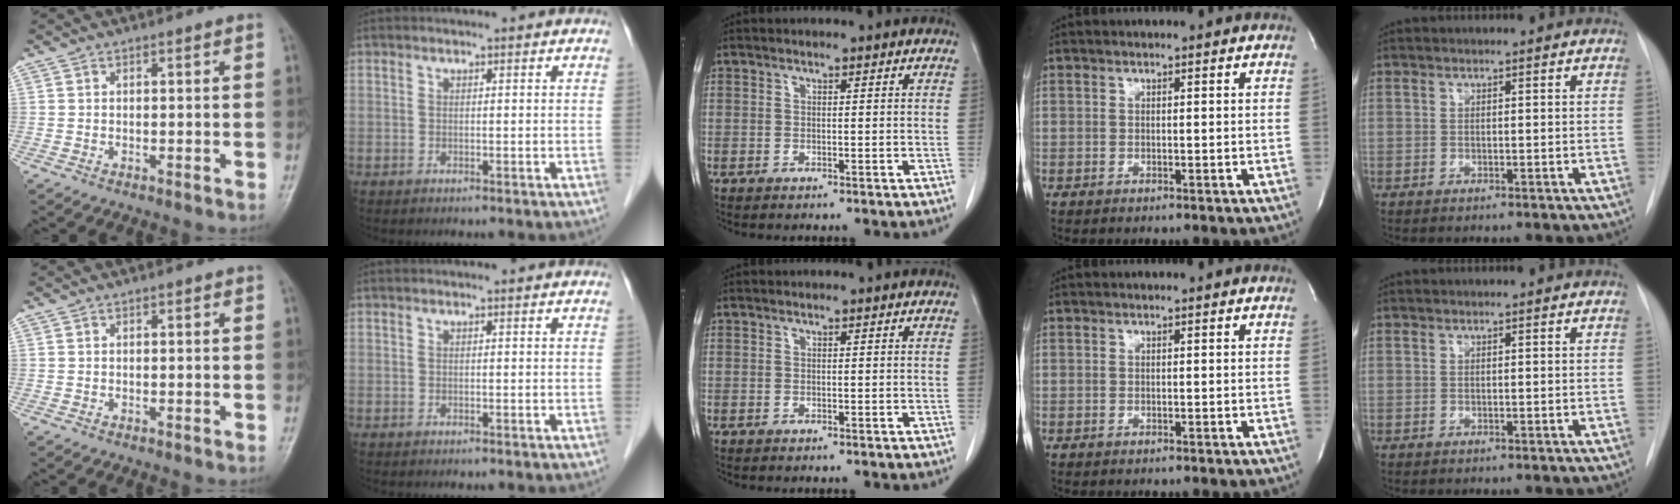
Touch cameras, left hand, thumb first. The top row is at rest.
{}